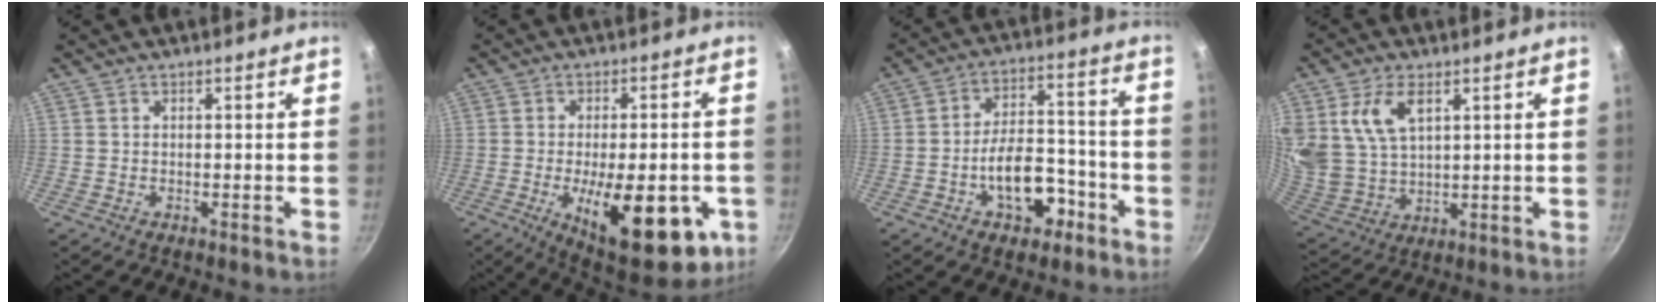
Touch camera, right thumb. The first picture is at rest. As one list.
[{"total": 20.2, "force": [-6.2, 8.0, 17.4], "torque": [-0.214, 0.000, -0.077]}, {"total": 11.9, "force": [-5.2, 6.9, 8.1], "torque": [-0.097, 0.055, -0.075]}, {"total": 12.0, "force": [4.8, 7.4, 8.1], "torque": [-0.148, -0.027, 0.105]}]